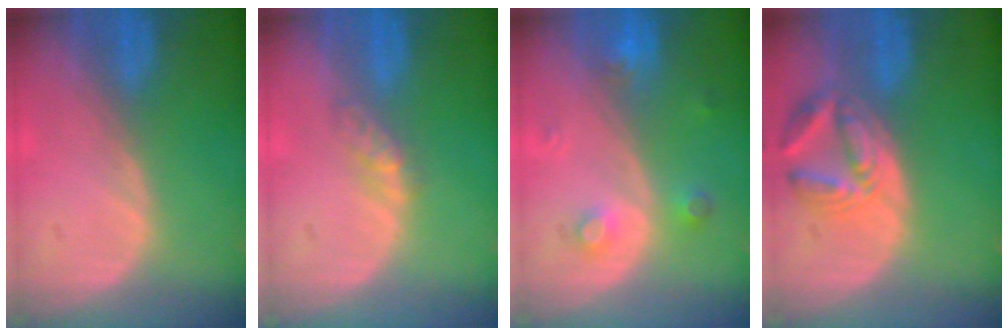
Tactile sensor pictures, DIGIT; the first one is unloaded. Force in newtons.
{"total": 2.8, "press": 2.5, "slide": 1.2}
{"total": 3.4, "press": 3.1, "slide": 1.2}
{"total": 7.4, "press": 6.6, "slide": 3.5}